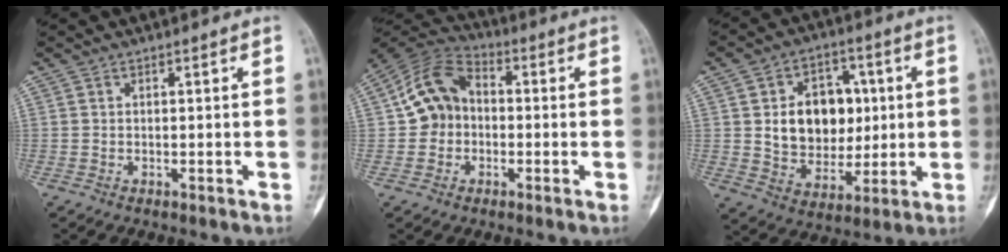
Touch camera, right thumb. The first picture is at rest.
{"total": 10.3, "force": [-0.4, 8.5, 5.9], "torque": [-0.090, 0.032, -0.023]}
{"total": 14.7, "force": [2.0, 11.1, 9.4], "torque": [-0.090, 0.000, 0.044]}